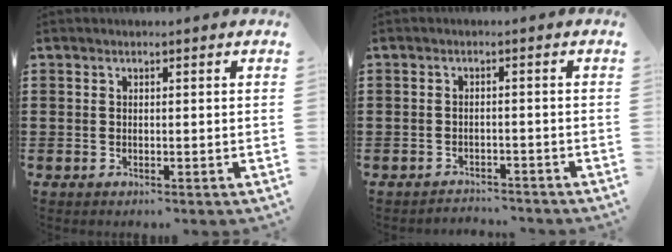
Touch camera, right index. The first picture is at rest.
{"total": 1.9, "force": [-1.8, 0.1, -0.2], "torque": [-0.004, 0.002, -0.042]}